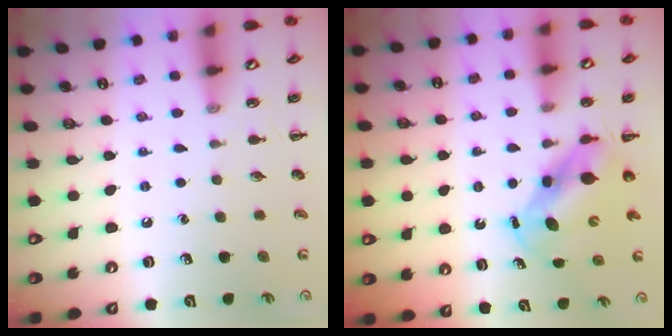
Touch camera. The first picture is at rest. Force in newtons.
{"total": 5.5, "press": 5.4, "slide": 0.6}